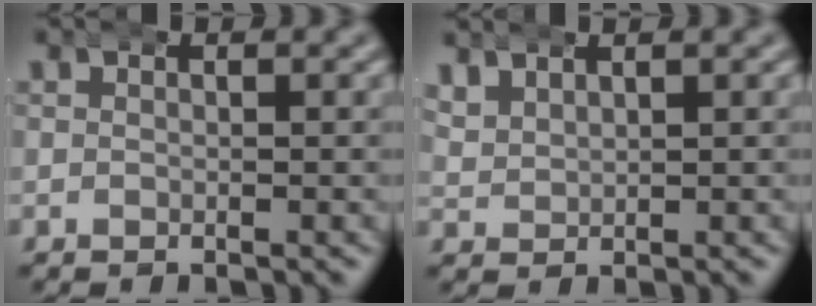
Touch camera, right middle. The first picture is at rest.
{"total": 2.5, "force": [1.6, 1.7, 0.9], "torque": [-0.023, 0.001, 0.032]}